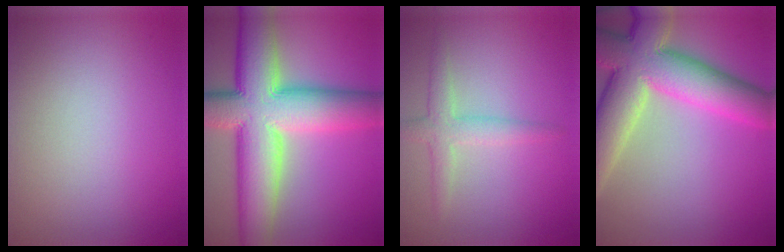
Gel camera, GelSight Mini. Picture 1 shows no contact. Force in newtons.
{"total": 13.7, "press": 13.7, "slide": 0.6}
{"total": 2.6, "press": 2.6, "slide": 0.0}
{"total": 11.6, "press": 11.5, "slide": 1.3}